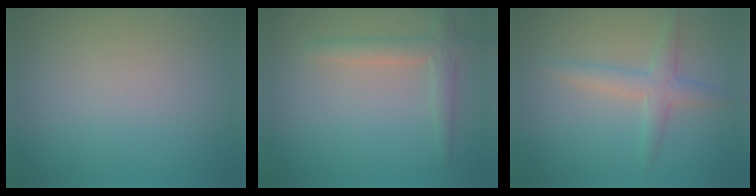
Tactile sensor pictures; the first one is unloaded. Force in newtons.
{"total": 2.5, "press": 2.5, "slide": 0.3}
{"total": 2.7, "press": 2.7, "slide": 0.0}